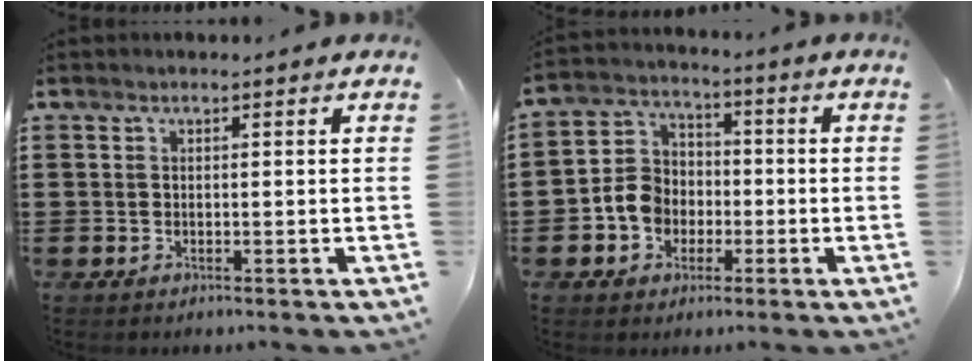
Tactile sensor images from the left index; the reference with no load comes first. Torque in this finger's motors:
{"motor_torque": [0.52, 0.36, 0.32, 0.07]}